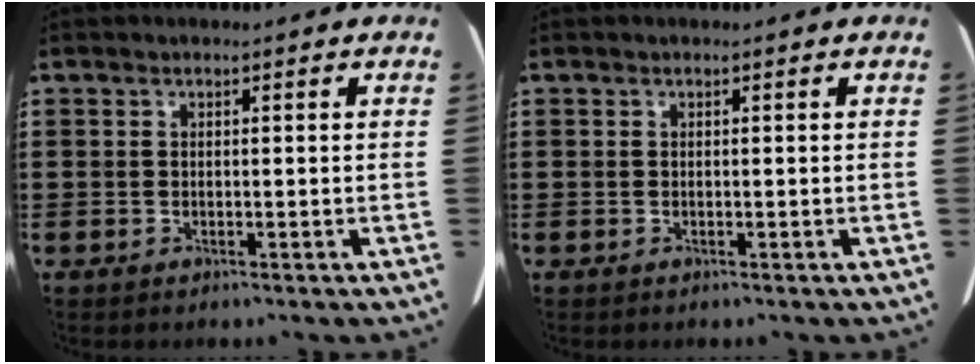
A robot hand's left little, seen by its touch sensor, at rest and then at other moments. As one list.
[{"total": 0.0}]